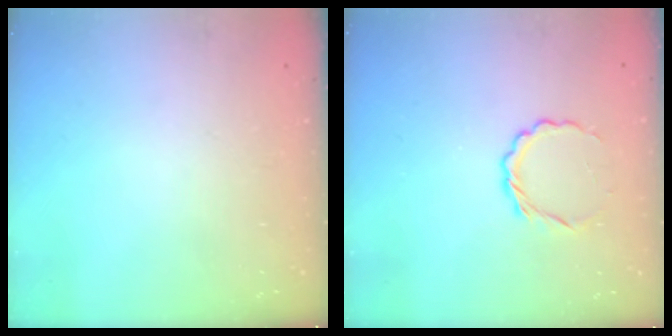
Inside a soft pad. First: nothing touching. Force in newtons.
{"total": 4.2, "press": 4.0, "slide": 1.3}